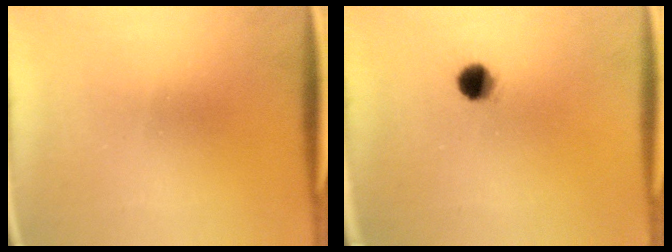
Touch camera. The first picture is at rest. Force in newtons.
{"total": 4.8}